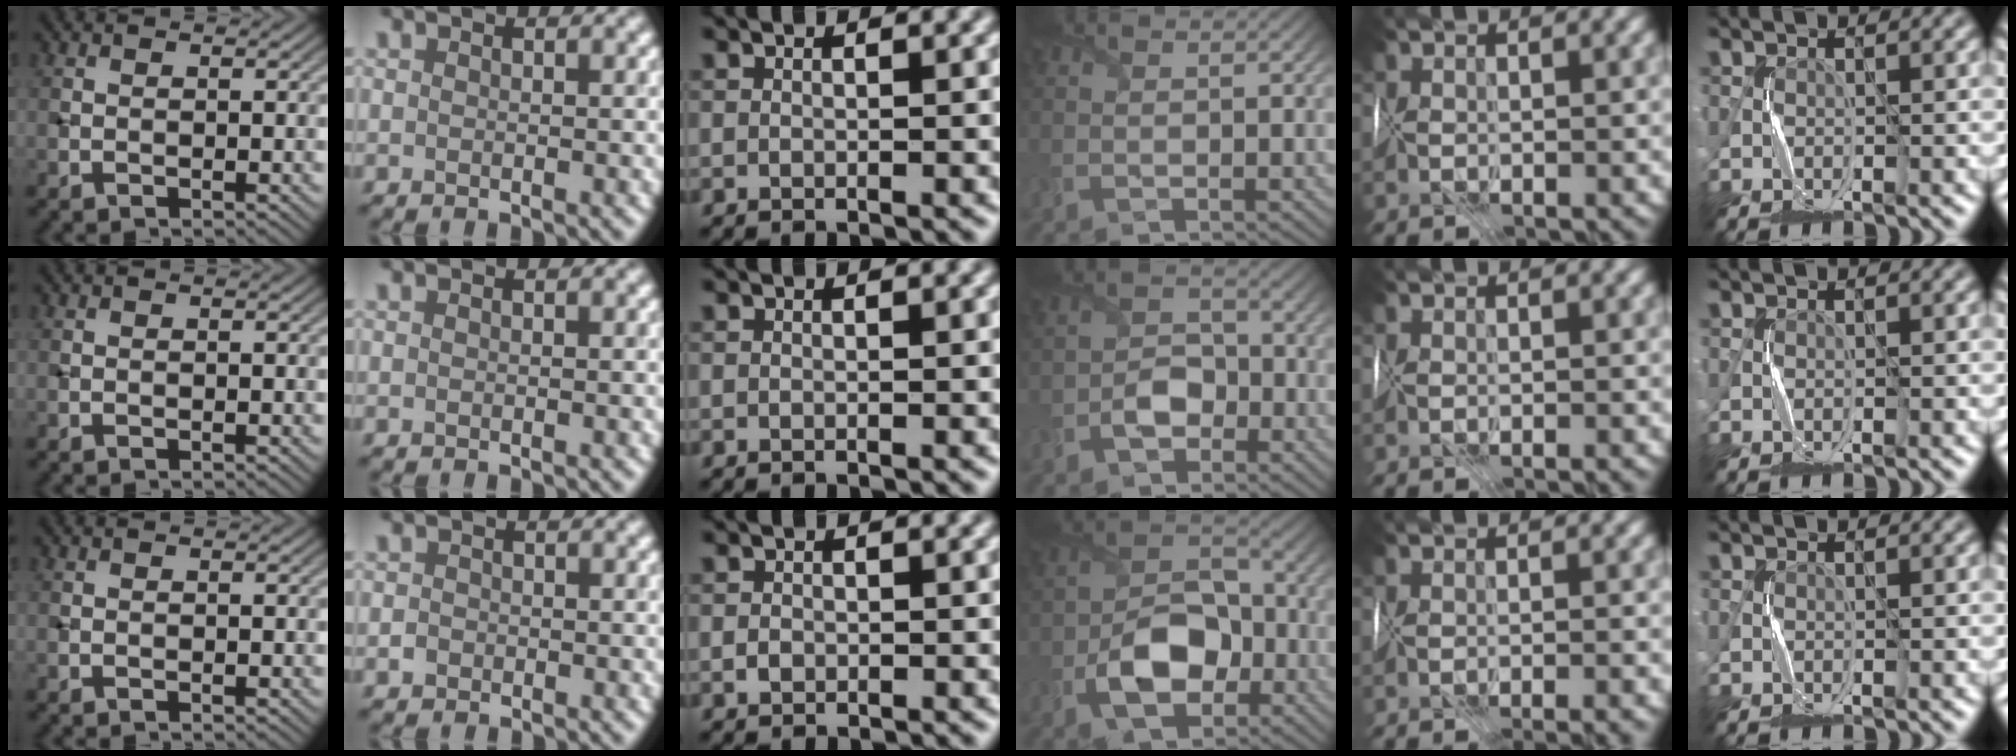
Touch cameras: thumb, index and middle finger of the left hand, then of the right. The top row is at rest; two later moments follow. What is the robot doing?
{"motion": "fold", "object": "tissue"}